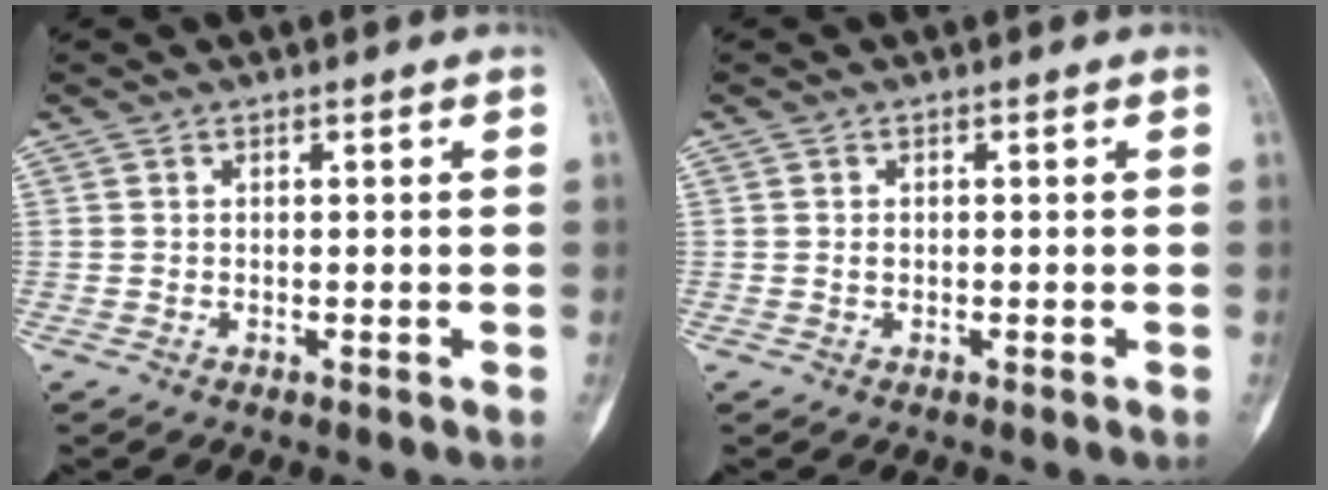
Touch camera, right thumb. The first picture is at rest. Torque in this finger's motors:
{"motor_torque": [0.59, -0.36, -0.08, -0.73, -0.03]}